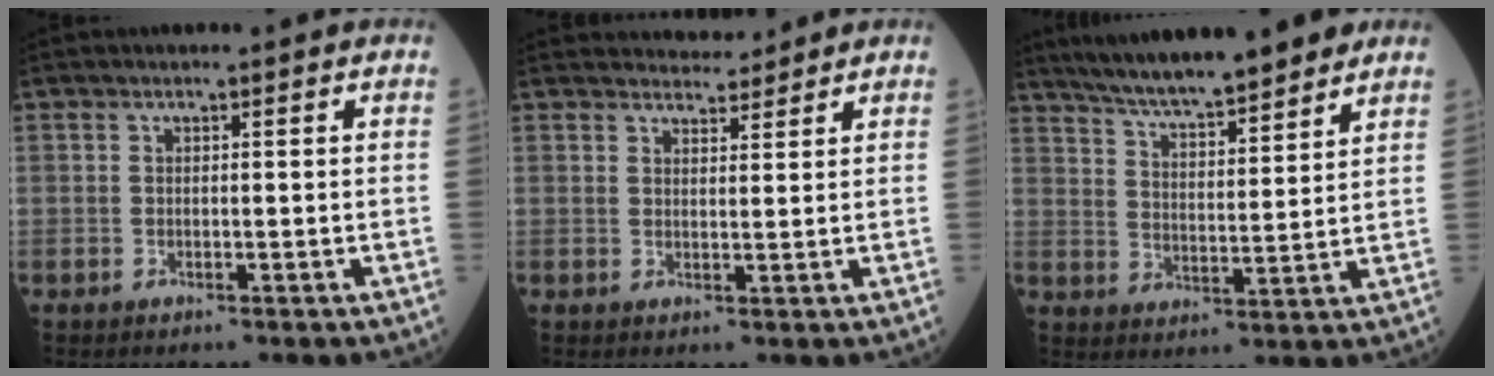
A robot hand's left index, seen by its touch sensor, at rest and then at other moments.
{"total": 3.1, "force": [3.0, 0.6, 0.1], "torque": [-0.003, 0.003, 0.044]}
{"total": 14.4, "force": [12.3, 1.8, 7.3], "torque": [-0.118, 0.007, 0.194]}